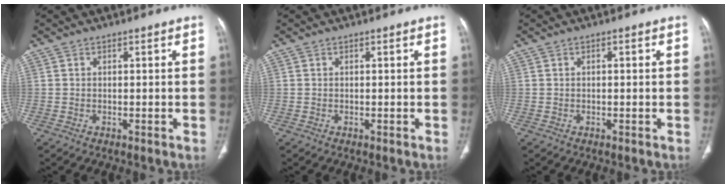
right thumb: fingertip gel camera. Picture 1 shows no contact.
{"total": 0.0}
{"total": 0.8, "force": [0.1, 0.3, 0.8], "torque": [-0.012, 0.005, 0.004]}